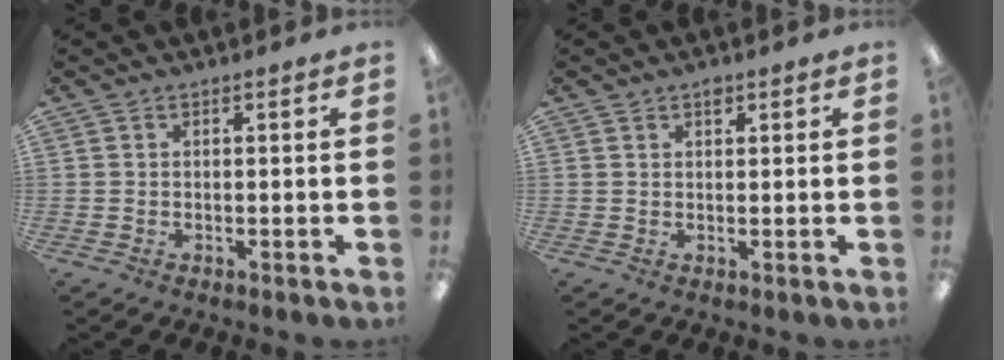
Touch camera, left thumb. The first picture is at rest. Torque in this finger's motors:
{"motor_torque": [0.25, 0.00, 0.11, -0.16, 0.02]}